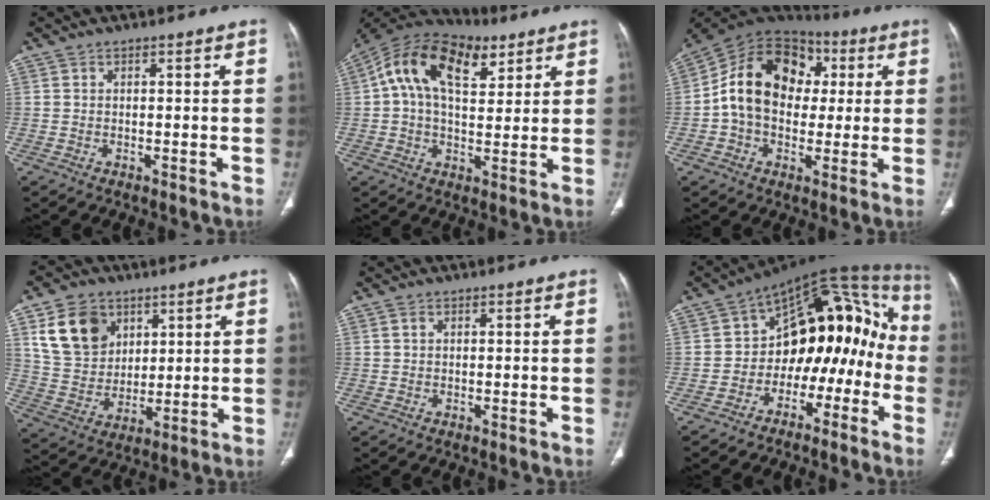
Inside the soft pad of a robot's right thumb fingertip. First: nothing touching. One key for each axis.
{"total": 17.4, "fx": 6.5, "fy": 9.9, "fz": 12.7, "tx": -0.209, "ty": 0.014, "tz": 0.102}
{"total": 17.7, "fx": 1.6, "fy": 13.3, "fz": 11.5, "tx": -0.172, "ty": 0.038, "tz": 0.017}
{"total": 13.2, "fx": 6.0, "fy": 10.0, "fz": 6.1, "tx": -0.086, "ty": -0.018, "tz": 0.125}
{"total": 0.9, "fx": 0.4, "fy": 0.6, "fz": 0.5, "tx": -0.012, "ty": 0.003, "tz": 0.008}
{"total": 18.1, "fx": -4.5, "fy": 11.9, "fz": 12.9, "tx": -0.120, "ty": 0.097, "tz": -0.072}